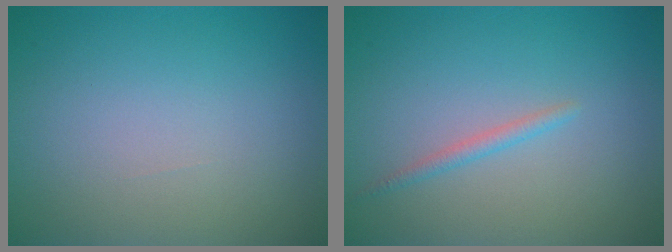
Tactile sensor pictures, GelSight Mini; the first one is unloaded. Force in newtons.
{"total": 1.1, "press": 1.1, "slide": 0.0}